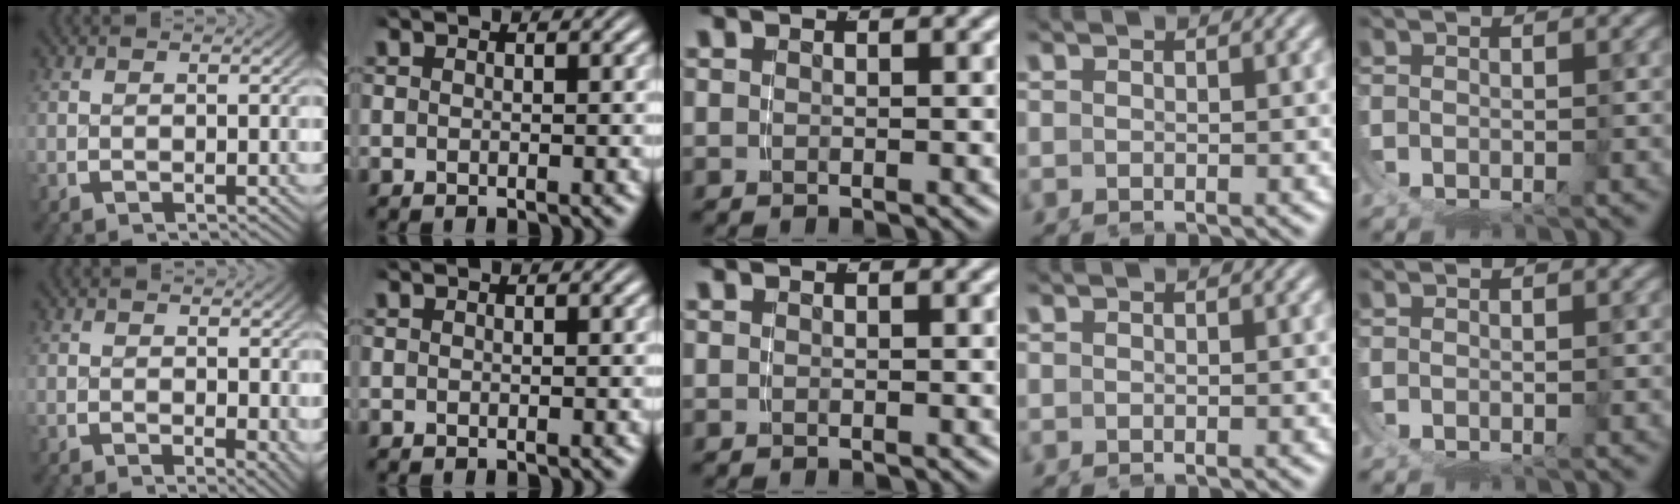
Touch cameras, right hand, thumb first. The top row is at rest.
{"thumb": {"total": 2.1, "force": [0.3, 1.1, 1.8], "torque": [-0.008, -0.006, 0.006]}}